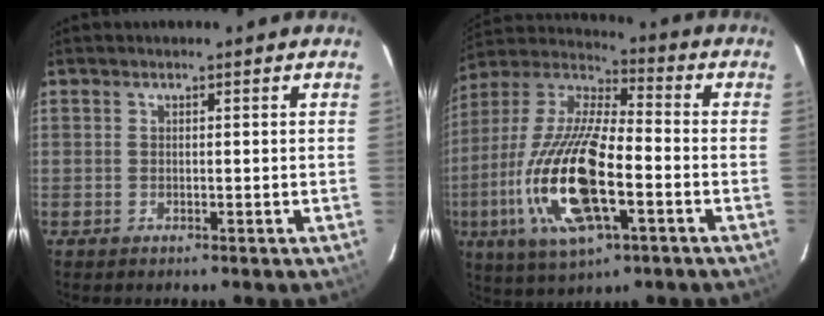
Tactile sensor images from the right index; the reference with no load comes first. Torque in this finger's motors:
{"motor_torque": [2.14, 0.00, 1.05, 0.21]}